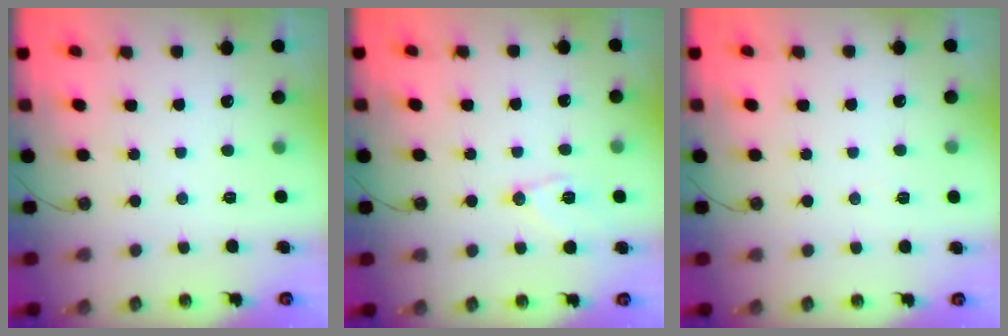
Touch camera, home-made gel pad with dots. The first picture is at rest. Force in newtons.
{"total": 8.7, "press": 8.6, "slide": 1.0}
{"total": 5.3, "press": 3.1, "slide": 4.3}